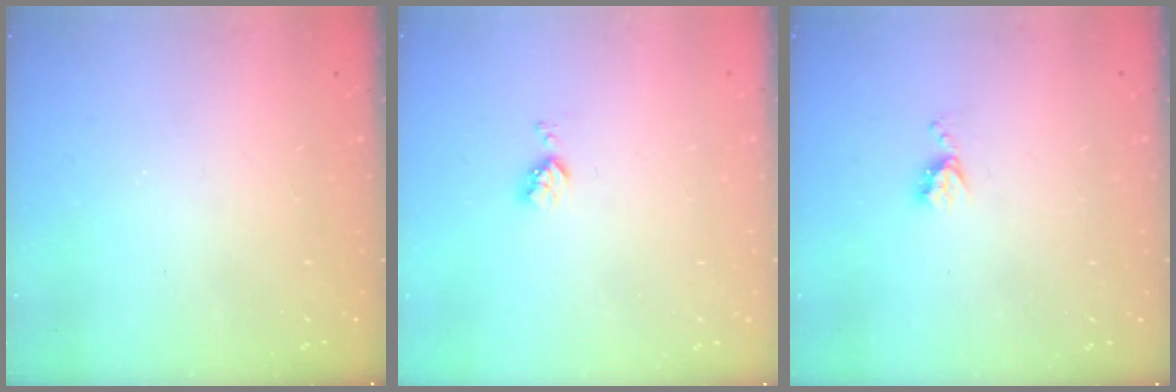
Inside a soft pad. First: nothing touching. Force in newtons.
{"total": 4.3, "press": 4.3, "slide": 0.6}
{"total": 5.2, "press": 5.2, "slide": 0.5}